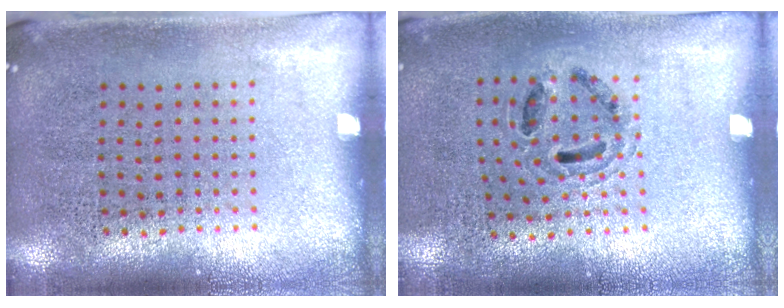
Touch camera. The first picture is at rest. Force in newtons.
{"total": 0.9, "press": 0.8, "slide": 0.2}